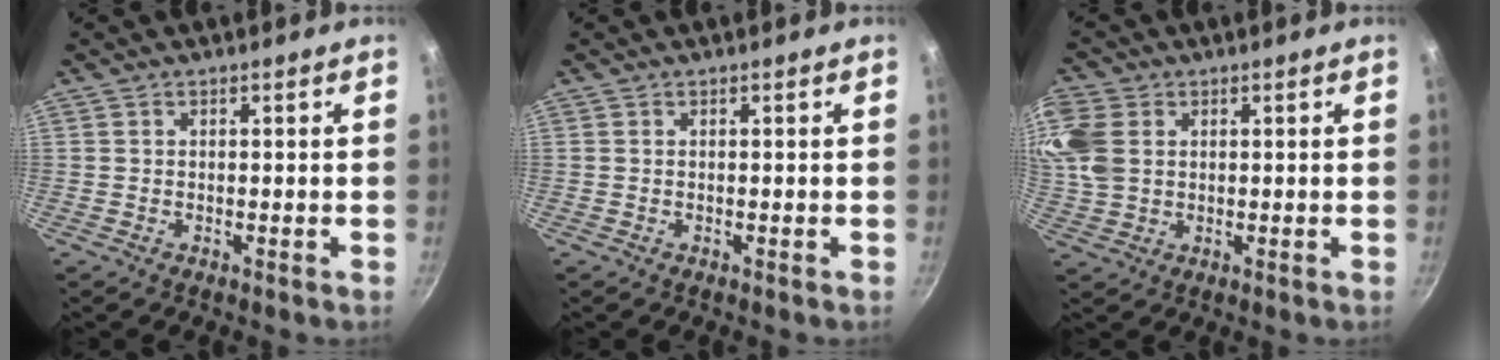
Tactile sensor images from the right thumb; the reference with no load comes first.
{"total": 0.0}
{"total": 8.9, "force": [2.0, 6.5, 5.7], "torque": [-0.124, -0.001, 0.035]}